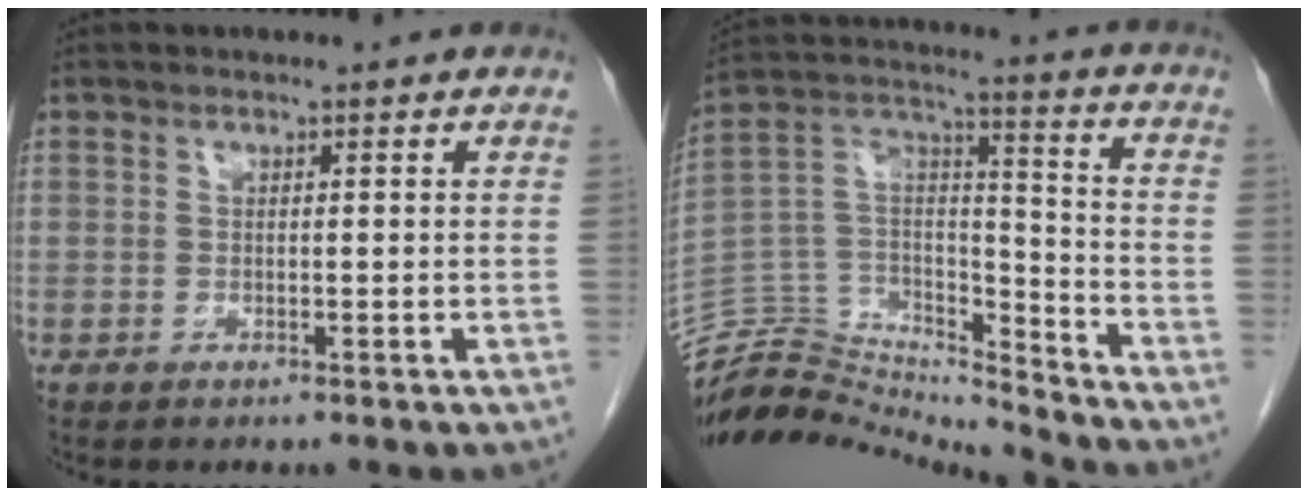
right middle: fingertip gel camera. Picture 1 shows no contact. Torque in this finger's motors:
{"motor_torque": [0.86, -0.99, 0.19, 0.01]}